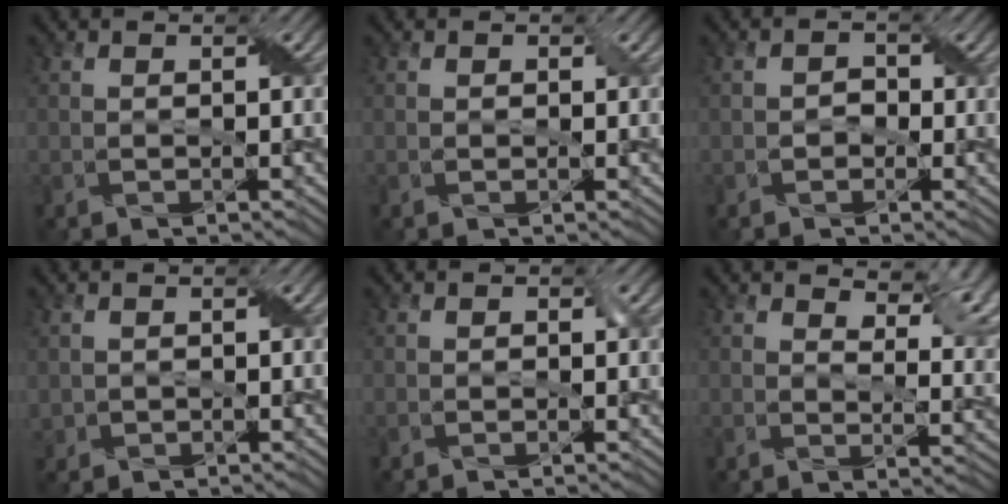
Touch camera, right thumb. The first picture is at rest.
{"total": 0.6, "force": [0.1, 0.6, 0.1], "torque": [-0.001, -0.004, -0.002]}
{"total": 1.3, "force": [-0.5, 1.2, 0.3], "torque": [-0.005, 0.002, -0.012]}
{"total": 1.1, "force": [0.2, 1.1, 0.0], "torque": [-0.010, -0.004, 0.005]}
{"total": 0.6, "force": [-0.1, 0.5, 0.3], "torque": [-0.004, -0.003, -0.003]}
{"total": 9.3, "force": [5.9, 3.8, 6.0], "torque": [-0.094, 0.004, 0.097]}